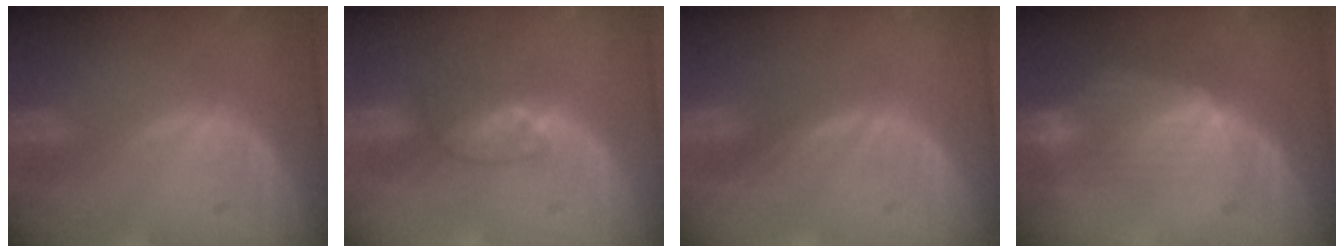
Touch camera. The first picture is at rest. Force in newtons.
{"total": 3.3, "press": 3.1, "slide": 1.3}
{"total": 0.0}
{"total": 6.9, "press": 6.4, "slide": 2.7}